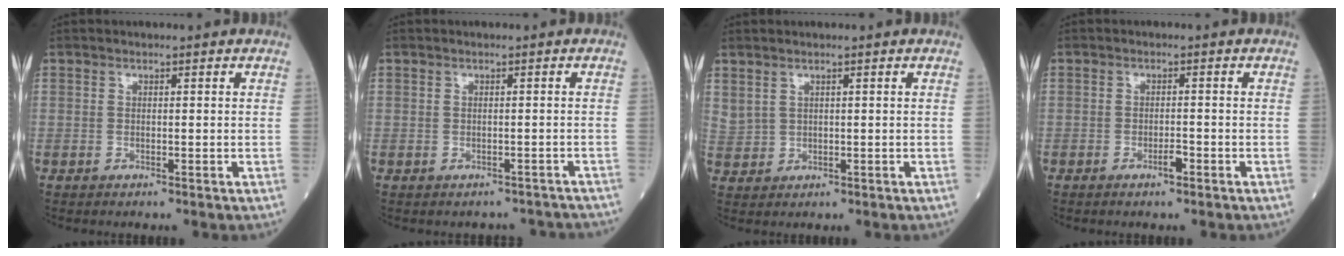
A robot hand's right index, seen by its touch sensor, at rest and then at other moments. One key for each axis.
{"total": 4.6, "fx": -4.2, "fy": 1.8, "fz": 0.6, "tx": -0.002, "ty": 0.013, "tz": -0.042}
{"total": 2.9, "fx": 2.0, "fy": 1.6, "fz": 1.2, "tx": -0.033, "ty": 0.006, "tz": 0.056}
{"total": 1.8, "fx": -0.9, "fy": 0.3, "fz": 1.4, "tx": -0.025, "ty": 0.001, "tz": -0.013}